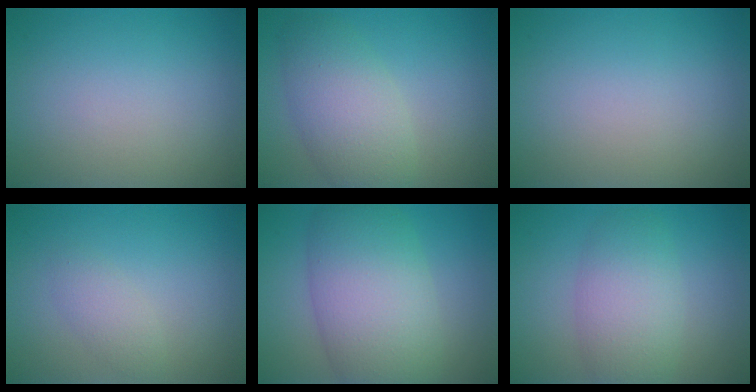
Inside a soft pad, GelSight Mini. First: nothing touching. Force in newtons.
{"total": 5.3, "press": 5.3, "slide": 0.3}
{"total": 0.0}
{"total": 1.6, "press": 1.6, "slide": 0.1}
{"total": 9.0, "press": 9.0, "slide": 0.6}
{"total": 5.1, "press": 5.1, "slide": 0.1}